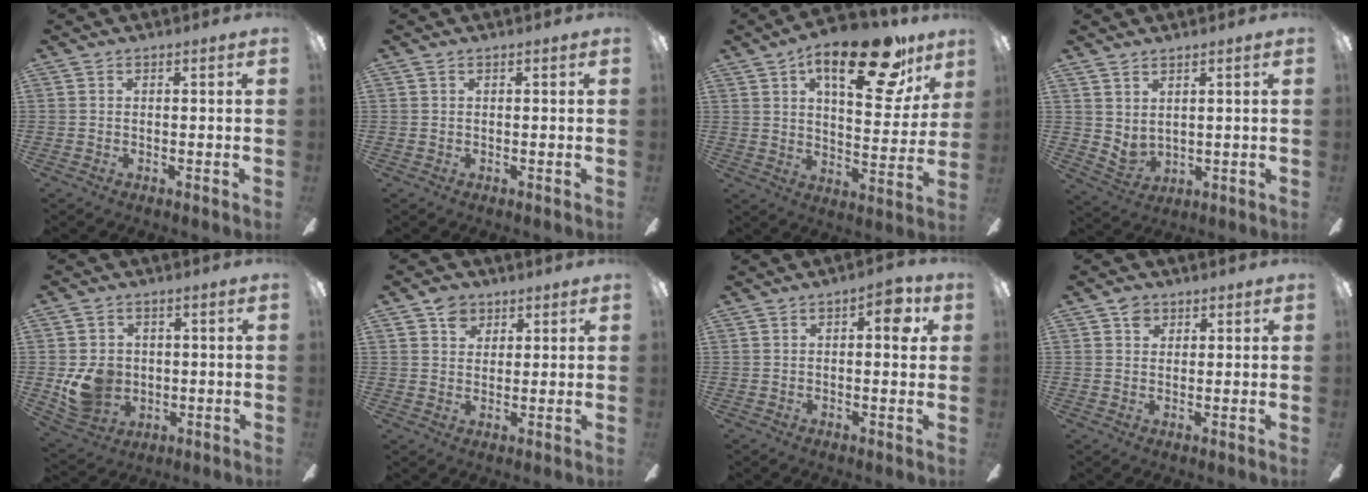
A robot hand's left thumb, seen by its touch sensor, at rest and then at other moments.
{"total": 0.0}
{"total": 22.2, "force": [13.5, 8.4, 15.5], "torque": [-0.220, -0.068, 0.211]}
{"total": 3.7, "force": [2.5, 1.9, 1.9], "torque": [-0.055, -0.024, 0.047]}
{"total": 9.7, "force": [-0.5, 8.5, 4.6], "torque": [-0.103, 0.009, -0.003]}
{"total": 5.3, "force": [3.1, 4.1, 1.5], "torque": [-0.020, 0.001, 0.056]}
{"total": 5.9, "force": [1.8, 2.3, 5.0], "torque": [-0.060, -0.002, 0.021]}
{"total": 3.0, "force": [1.7, 2.2, 1.1], "torque": [-0.018, 0.003, 0.030]}